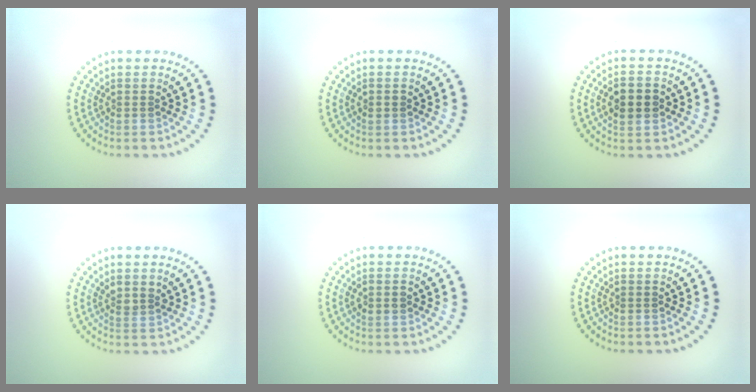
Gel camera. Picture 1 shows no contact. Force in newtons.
{"total": 0.9, "press": 0.9, "slide": 0.1}
{"total": 3.6, "press": 3.6, "slide": 0.2}
{"total": 1.5, "press": 1.1, "slide": 0.9}
{"total": 1.3, "press": 1.3, "slide": 0.1}
{"total": 0.0}